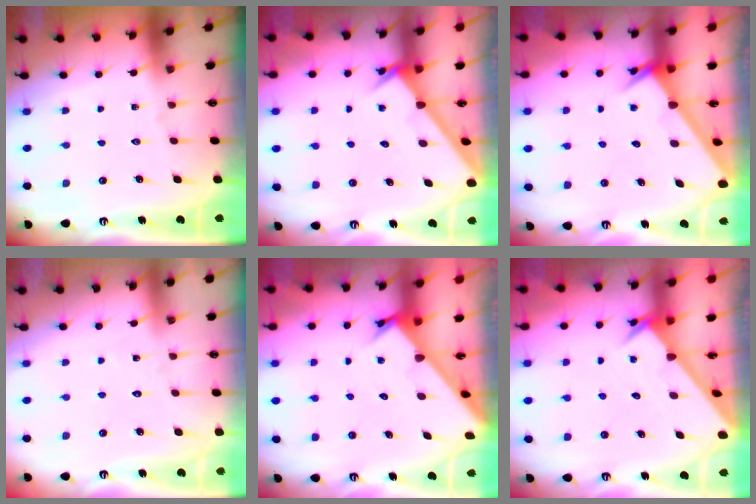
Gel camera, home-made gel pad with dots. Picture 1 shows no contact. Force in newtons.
{"total": 2.6, "press": 2.6, "slide": 0.1}
{"total": 2.5, "press": 2.5, "slide": 0.3}
{"total": 4.1, "press": 4.0, "slide": 0.4}
{"total": 2.1, "press": 2.1, "slide": 0.2}
{"total": 2.9, "press": 2.9, "slide": 0.1}